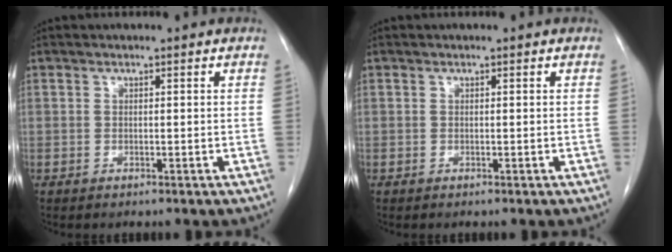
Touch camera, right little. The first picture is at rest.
{"total": 0.0}